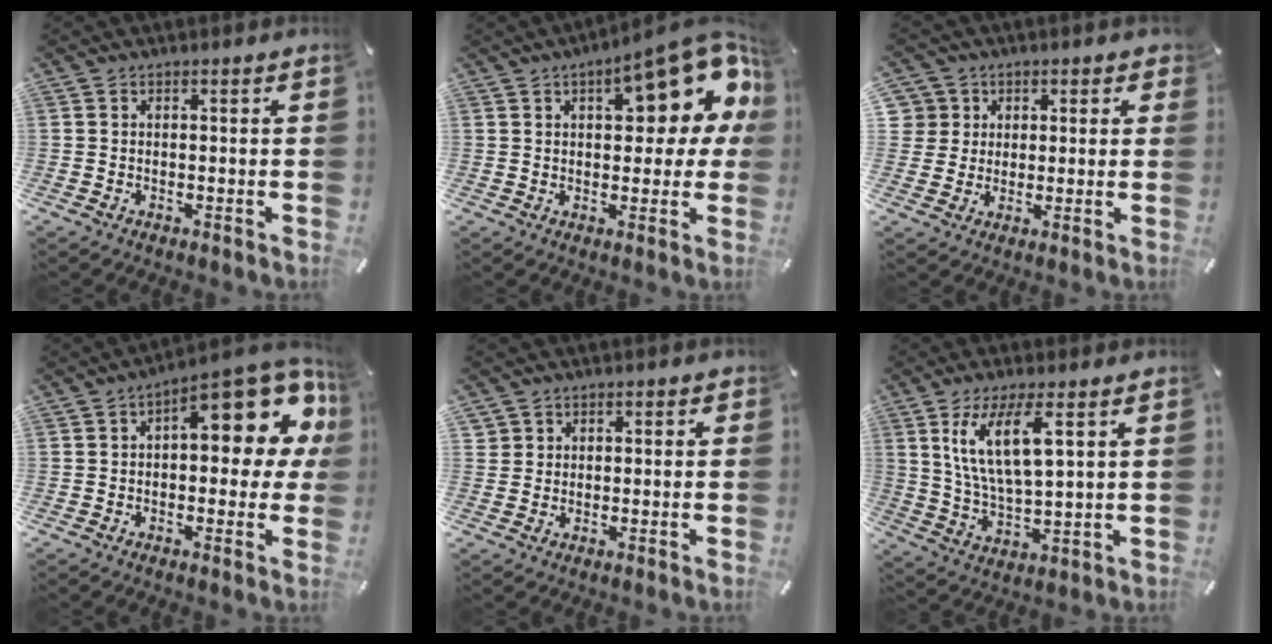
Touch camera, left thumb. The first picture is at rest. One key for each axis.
{"total": 17.4, "fx": 6.7, "fy": 7.4, "fz": 14.2, "tx": -0.169, "ty": -0.029, "tz": 0.104}
{"total": 6.9, "fx": 1.9, "fy": 6.6, "fz": 0.8, "tx": -0.016, "ty": -0.005, "tz": 0.037}
{"total": 16.3, "fx": 6.0, "fy": 7.2, "fz": 13.4, "tx": -0.165, "ty": -0.044, "tz": 0.094}
{"total": 2.8, "fx": 0.8, "fy": 2.7, "fz": 0.1, "tx": 0.008, "ty": -0.001, "tz": 0.012}
{"total": 11.9, "fx": 5.6, "fy": 3.8, "fz": 9.8, "tx": -0.213, "ty": -0.007, "tz": 0.094}